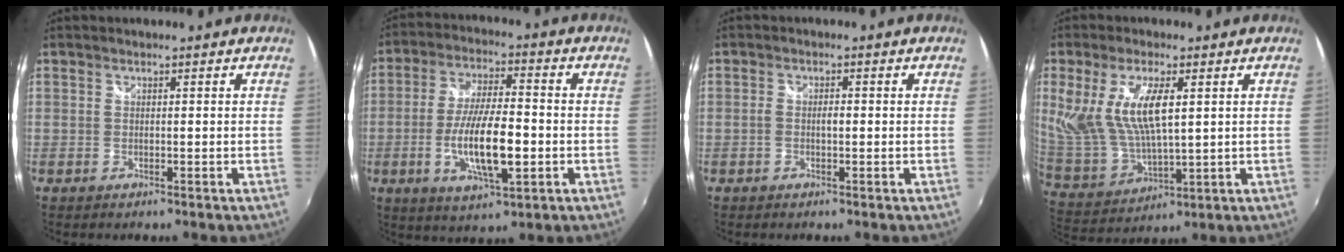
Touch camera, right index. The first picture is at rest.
{"total": 12.9, "force": [-3.0, 3.5, 12.1], "torque": [-0.233, -0.010, -0.051]}
{"total": 1.7, "force": [-0.3, 0.6, 1.5], "torque": [-0.029, 0.002, -0.006]}
{"total": 13.9, "force": [3.9, 5.7, 12.1], "torque": [-0.241, -0.005, 0.090]}